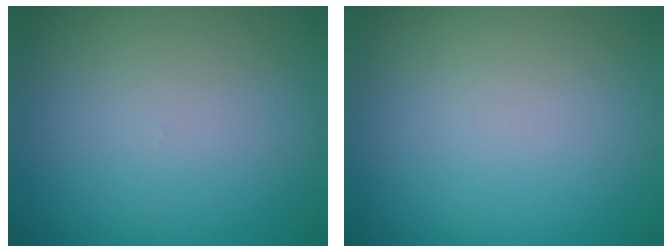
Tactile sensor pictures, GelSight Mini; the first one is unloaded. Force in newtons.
{"total": 0.0}